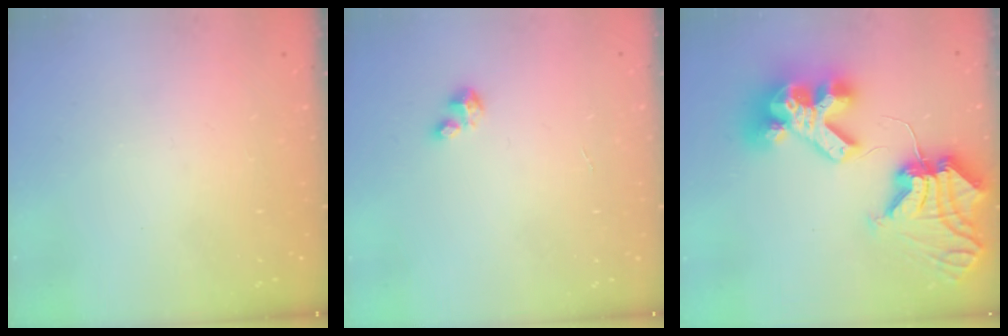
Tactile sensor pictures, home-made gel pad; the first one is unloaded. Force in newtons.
{"total": 2.0, "press": 2.0, "slide": 0.2}
{"total": 18.4, "press": 18.3, "slide": 2.2}